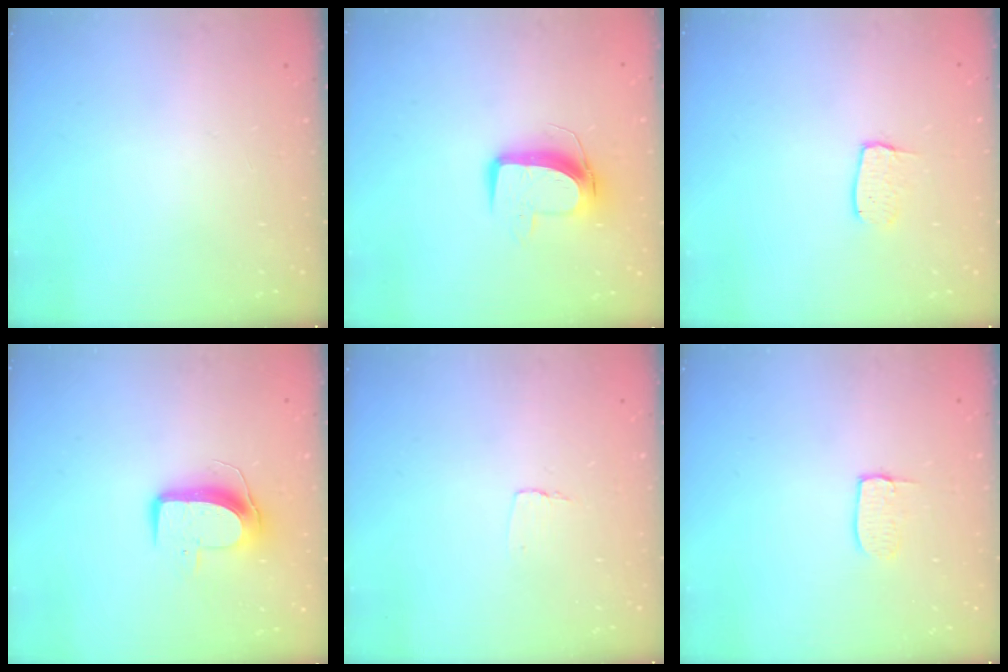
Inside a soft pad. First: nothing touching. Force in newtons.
{"total": 10.5, "press": 10.4, "slide": 0.9}
{"total": 4.3, "press": 4.3, "slide": 0.3}
{"total": 9.5, "press": 9.5, "slide": 0.5}
{"total": 3.4, "press": 3.4, "slide": 0.3}
{"total": 4.9, "press": 4.8, "slide": 0.4}